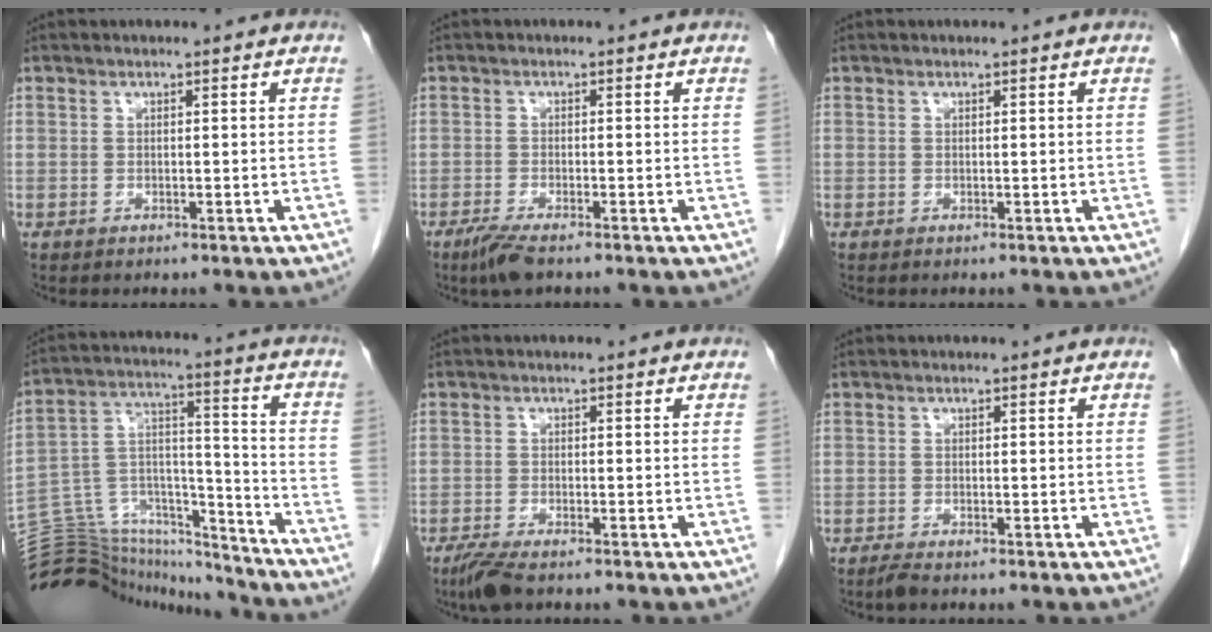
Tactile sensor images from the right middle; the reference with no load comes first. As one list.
[{"total": 3.8, "force": [-2.8, 0.5, 2.5], "torque": [-0.056, -0.010, -0.052]}, {"total": 0.0}, {"total": 23.7, "force": [-22.7, 5.1, 4.8], "torque": [-0.126, 0.040, -0.357]}, {"total": 3.6, "force": [-2.8, 0.5, 2.2], "torque": [-0.049, -0.010, -0.053]}, {"total": 1.3, "force": [-1.1, 0.0, 0.6], "torque": [-0.023, -0.005, -0.022]}]